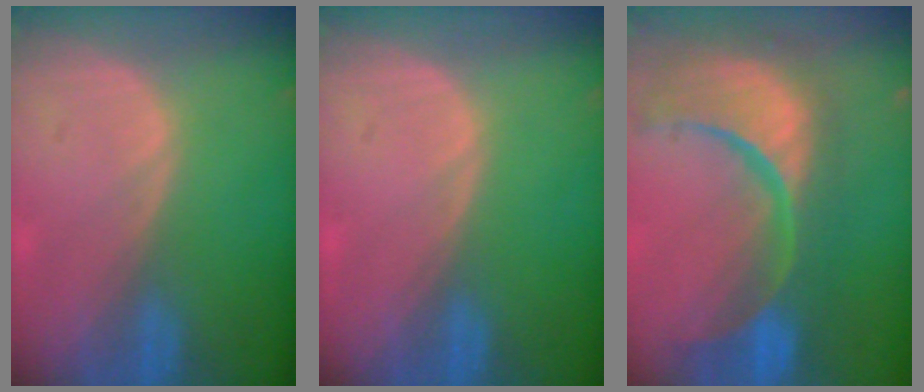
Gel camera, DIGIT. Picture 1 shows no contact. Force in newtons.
{"total": 0.0}
{"total": 15.3, "press": 12.1, "slide": 9.4}